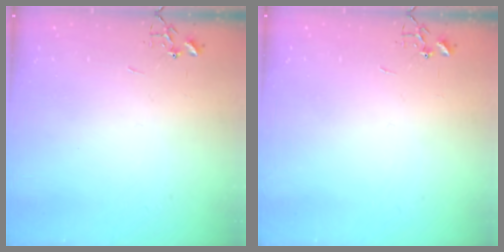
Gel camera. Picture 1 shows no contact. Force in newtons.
{"total": 0.0}